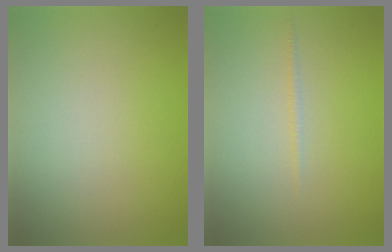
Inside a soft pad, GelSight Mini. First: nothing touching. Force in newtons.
{"total": 0.6, "press": 0.6, "slide": 0.1}